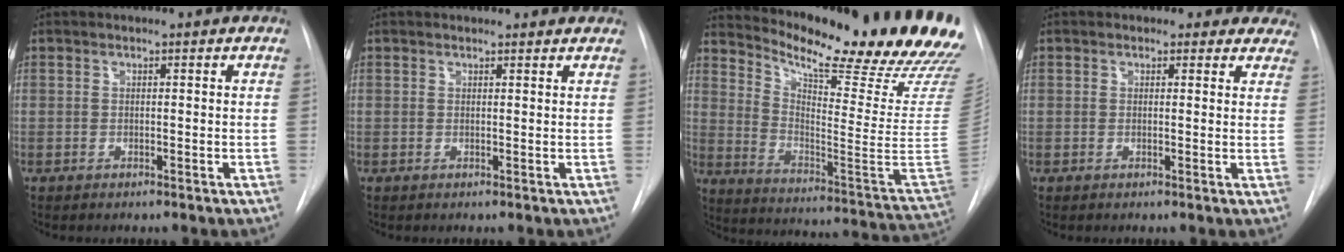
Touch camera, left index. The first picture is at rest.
{"total": 3.6, "force": [3.5, 0.8, 0.7], "torque": [-0.012, 0.010, 0.032]}
{"total": 26.4, "force": [22.2, 0.6, 14.3], "torque": [-0.232, -0.105, 0.296]}
{"total": 6.4, "force": [5.5, 3.2, 0.5], "torque": [0.031, -0.004, 0.033]}